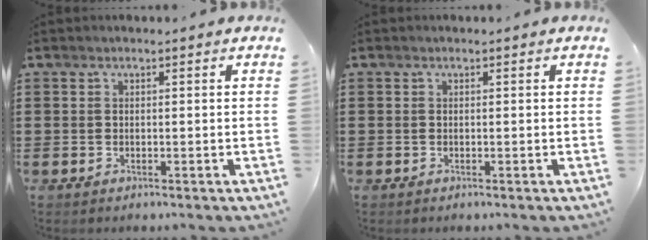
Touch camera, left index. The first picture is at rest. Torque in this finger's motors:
{"motor_torque": [0.00, 0.00, 0.00, 0.00]}